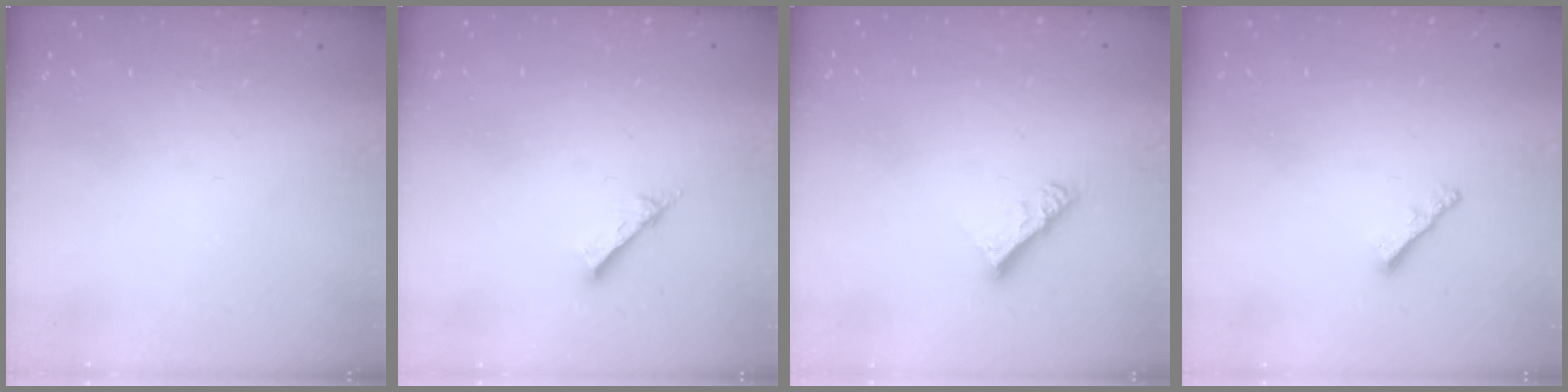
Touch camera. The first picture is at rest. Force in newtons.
{"total": 3.7, "press": 3.7, "slide": 0.3}
{"total": 6.7, "press": 6.7, "slide": 0.6}
{"total": 2.0, "press": 2.0, "slide": 0.5}